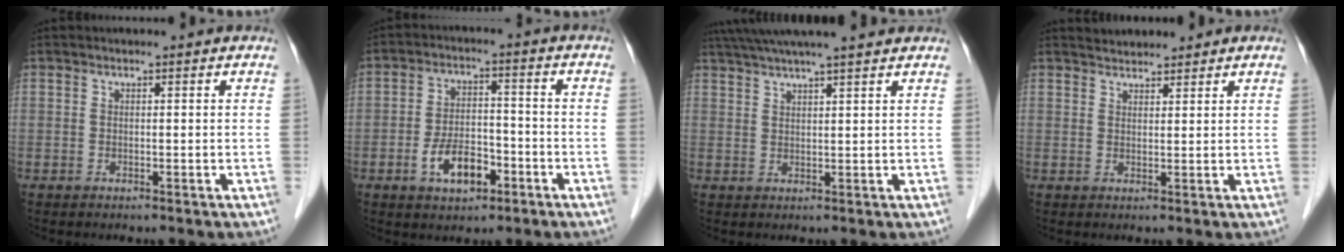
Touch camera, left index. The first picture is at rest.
{"total": 7.2, "force": [-3.4, 3.6, 5.2], "torque": [-0.102, 0.010, -0.057]}
{"total": 13.3, "force": [11.6, 0.5, 6.5], "torque": [-0.115, 0.043, 0.168]}
{"total": 3.2, "force": [3.0, 1.0, 0.5], "torque": [-0.005, 0.022, 0.047]}